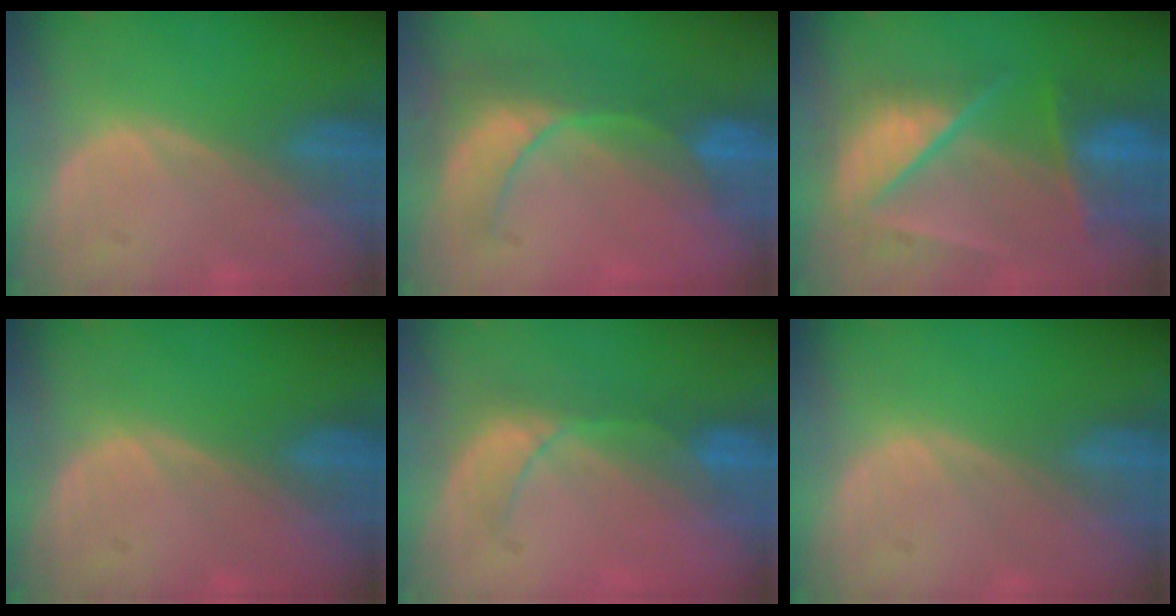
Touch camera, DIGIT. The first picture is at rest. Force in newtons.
{"total": 8.5, "press": 7.9, "slide": 3.3}
{"total": 9.8, "press": 8.4, "slide": 4.9}
{"total": 0.0}
{"total": 4.6, "press": 4.6, "slide": 0.8}
{"total": 0.0}